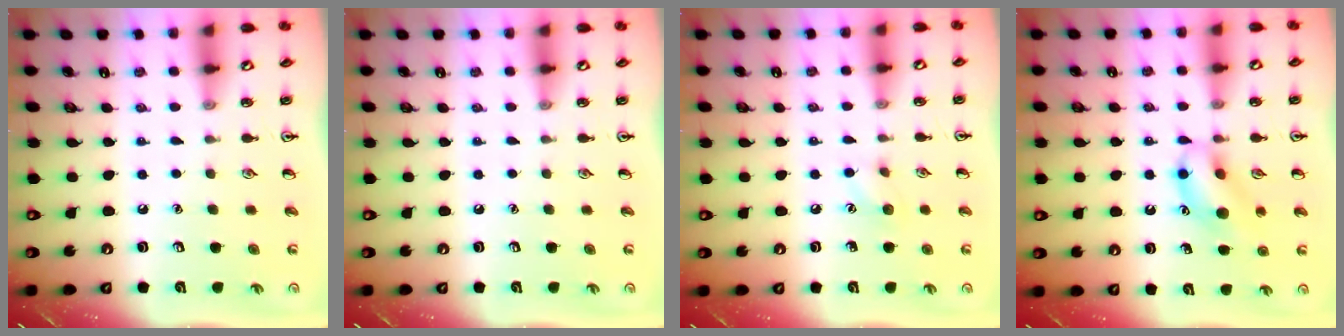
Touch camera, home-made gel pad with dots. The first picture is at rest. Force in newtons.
{"total": 0.0}
{"total": 5.9, "press": 5.7, "slide": 1.6}
{"total": 11.8, "press": 11.7, "slide": 1.4}